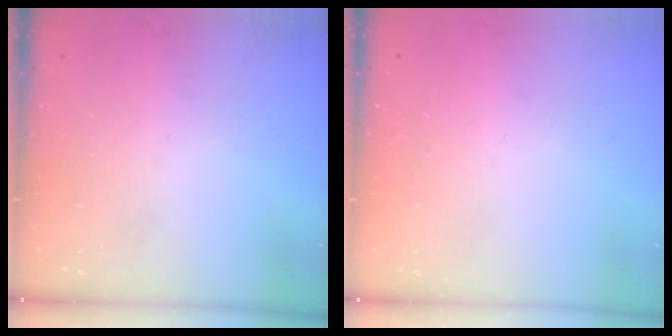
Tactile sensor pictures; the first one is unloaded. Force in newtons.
{"total": 0.0}